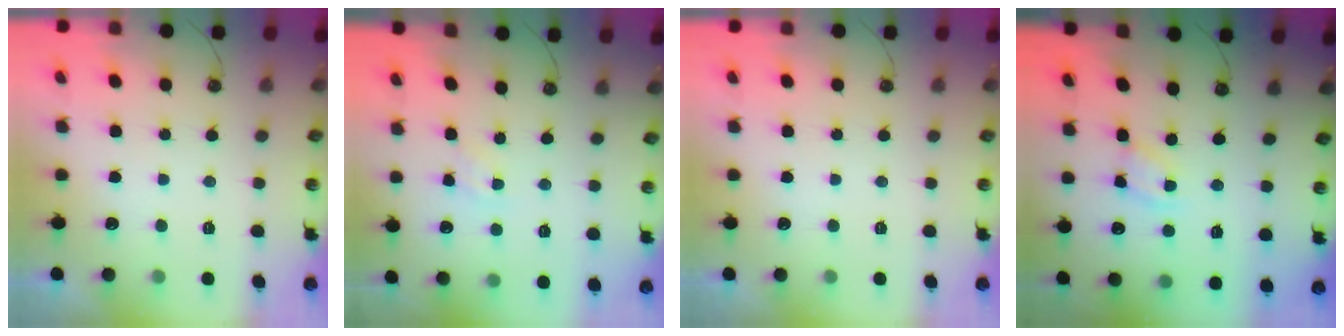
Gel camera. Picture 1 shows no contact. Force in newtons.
{"total": 2.1, "press": 2.1, "slide": 0.4}
{"total": 0.0}
{"total": 2.1, "press": 2.1, "slide": 0.3}